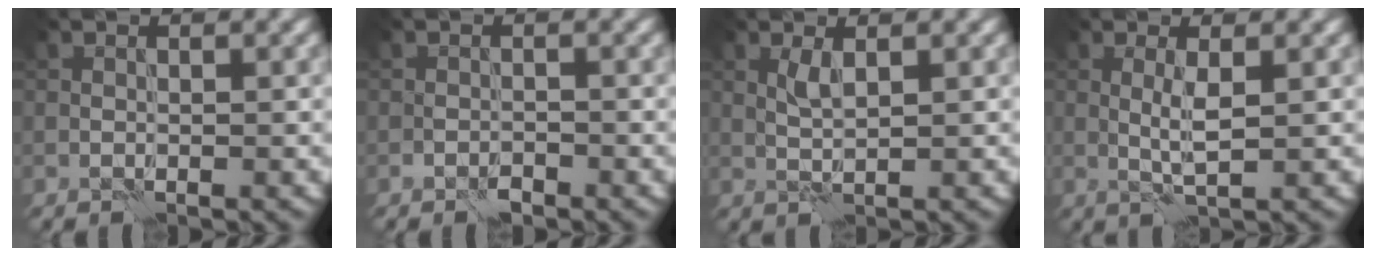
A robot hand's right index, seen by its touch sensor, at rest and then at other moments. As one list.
[{"total": 0.8, "force": [-0.7, 0.3, 0.2], "torque": [0.001, 0.003, -0.014]}, {"total": 1.5, "force": [0.7, 0.1, 1.3], "torque": [-0.031, 0.003, 0.015]}, {"total": 2.0, "force": [0.4, 0.0, 2.0], "torque": [-0.043, 0.003, 0.008]}]